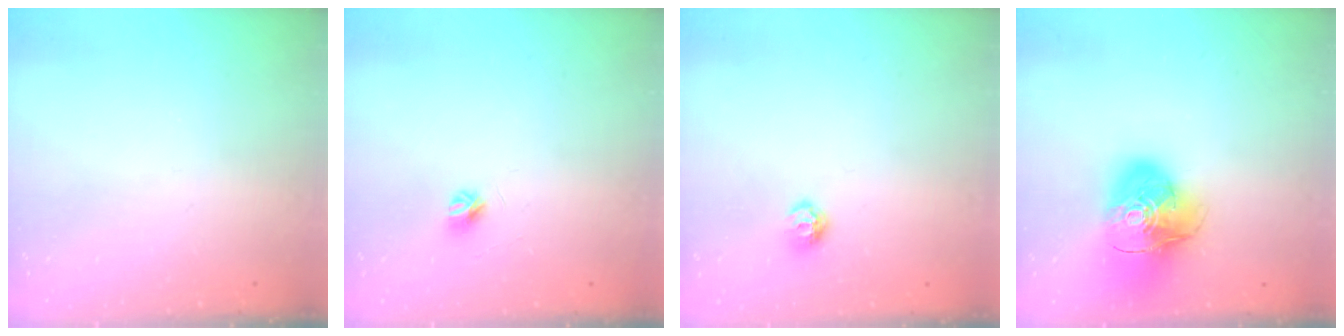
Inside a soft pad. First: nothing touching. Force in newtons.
{"total": 3.6, "press": 3.5, "slide": 0.4}
{"total": 7.1, "press": 7.1, "slide": 0.8}
{"total": 16.7, "press": 16.6, "slide": 2.3}